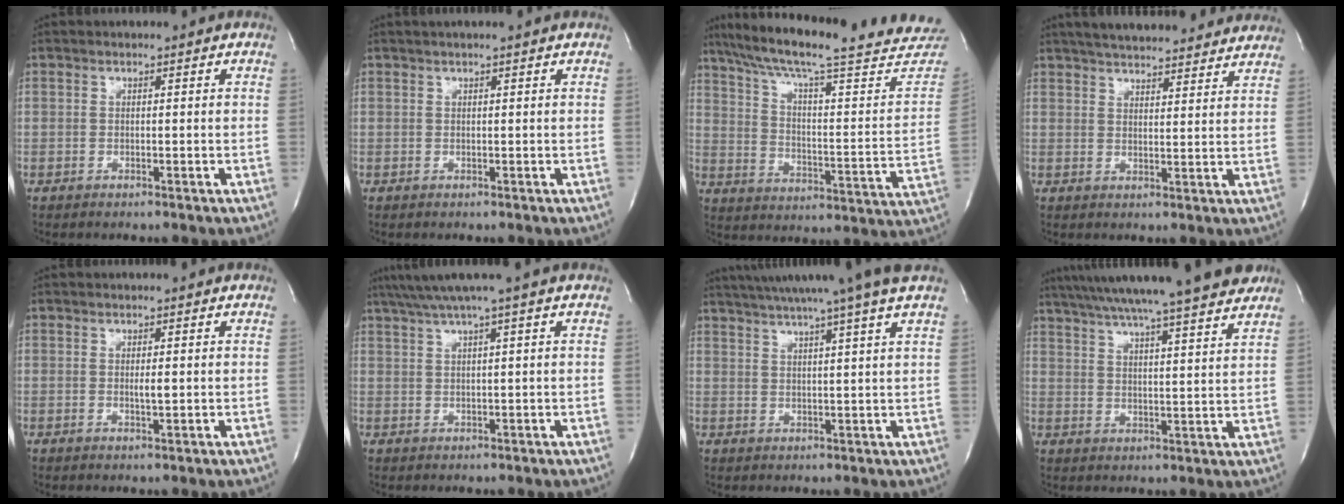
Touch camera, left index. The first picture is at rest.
{"total": 1.8, "force": [1.4, -0.3, 1.1], "torque": [-0.017, 0.016, 0.026]}
{"total": 31.7, "force": [27.4, 3.6, 15.5], "torque": [-0.247, -0.061, 0.355]}
{"total": 20.3, "force": [18.2, 4.0, 8.1], "torque": [-0.124, 0.031, 0.237]}
{"total": 1.4, "force": [0.1, 0.2, 1.4], "torque": [-0.027, -0.002, 0.002]}
{"total": 5.5, "force": [3.9, -1.5, 3.5], "torque": [-0.061, 0.024, 0.070]}
{"total": 14.9, "force": [12.3, -2.2, 8.0], "torque": [-0.137, -0.006, 0.166]}
{"total": 23.4, "force": [20.1, 0.7, 12.0], "torque": [-0.205, 0.009, 0.281]}